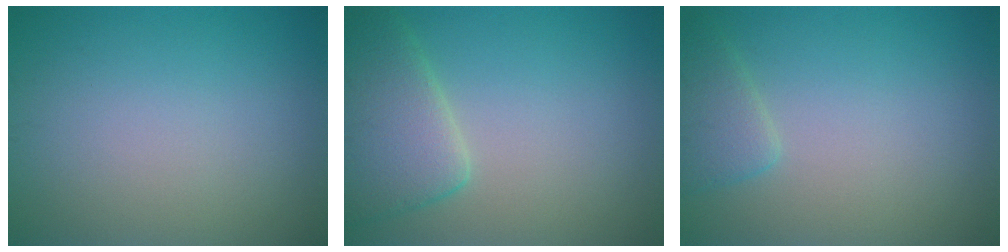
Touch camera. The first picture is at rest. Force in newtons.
{"total": 5.3, "press": 5.3, "slide": 0.4}
{"total": 2.1, "press": 2.1, "slide": 0.2}